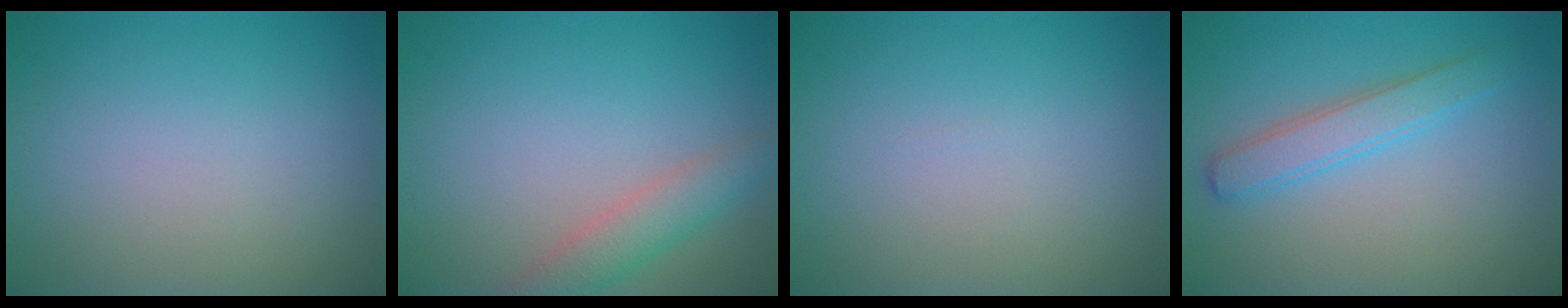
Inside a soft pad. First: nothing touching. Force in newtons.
{"total": 2.9, "press": 2.9, "slide": 0.1}
{"total": 0.0}
{"total": 2.8, "press": 2.8, "slide": 0.1}